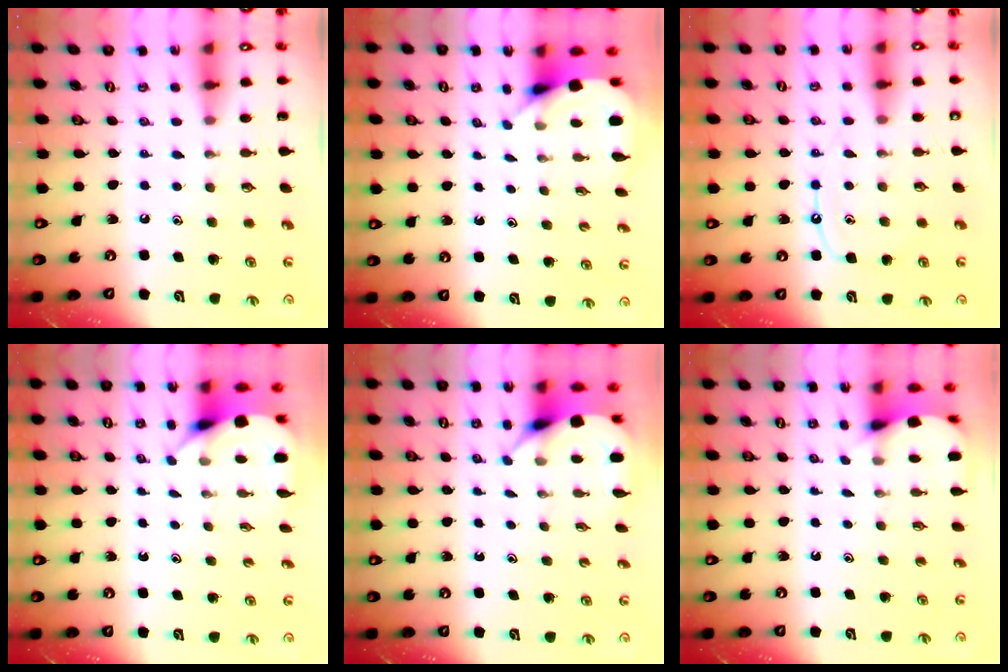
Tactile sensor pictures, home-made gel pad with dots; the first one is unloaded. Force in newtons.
{"total": 3.5, "press": 3.5, "slide": 0.2}
{"total": 8.9, "press": 8.9, "slide": 0.9}
{"total": 4.0, "press": 4.0, "slide": 0.2}
{"total": 4.6, "press": 4.6, "slide": 0.5}
{"total": 4.4, "press": 4.4, "slide": 0.4}